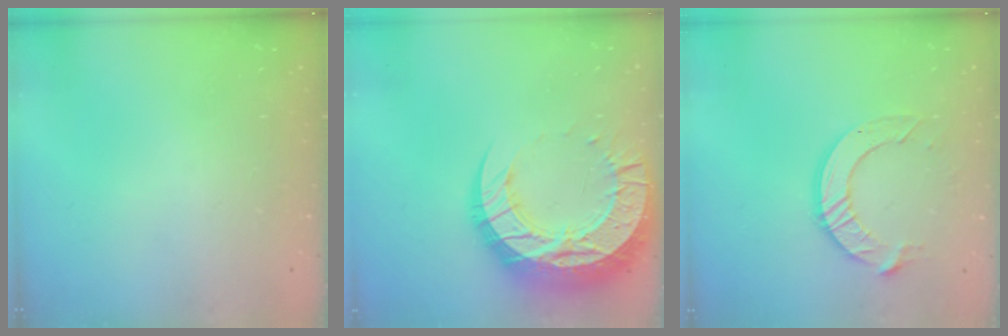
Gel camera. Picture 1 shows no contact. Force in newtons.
{"total": 24.6, "press": 24.5, "slide": 2.1}
{"total": 10.2, "press": 10.2, "slide": 1.0}